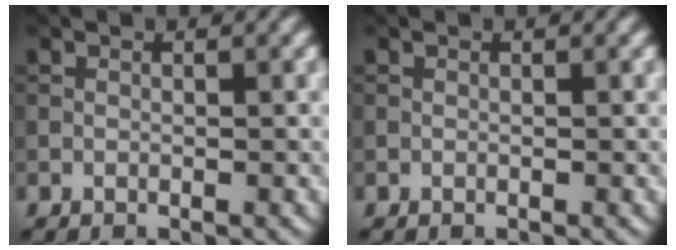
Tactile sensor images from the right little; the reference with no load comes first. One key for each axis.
{"total": 0.0}